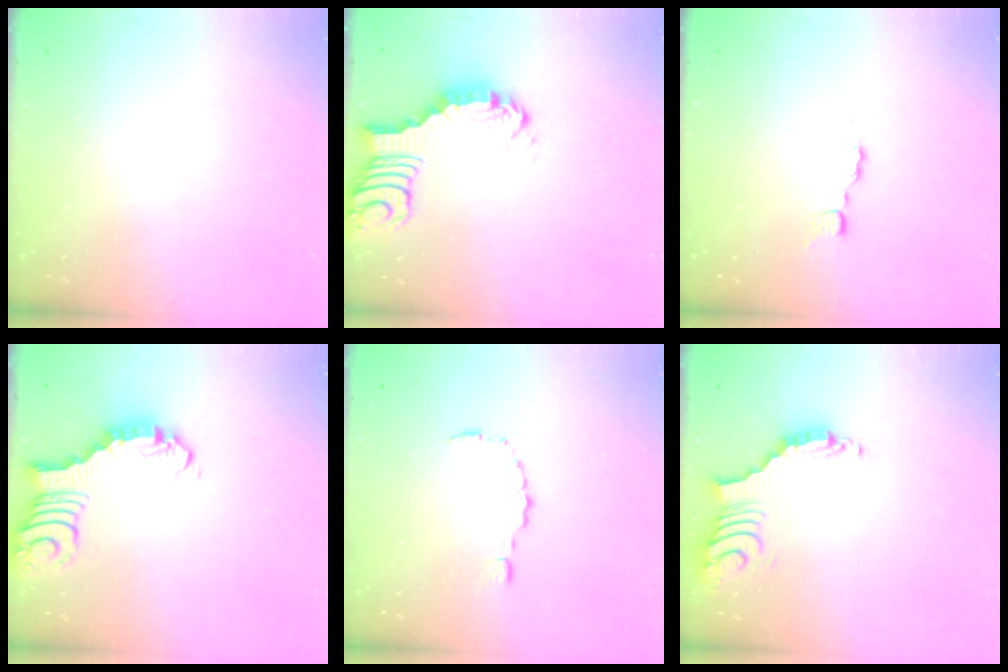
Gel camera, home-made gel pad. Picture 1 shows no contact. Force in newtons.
{"total": 2.8, "press": 2.7, "slide": 0.4}
{"total": 3.5, "press": 3.5, "slide": 0.3}
{"total": 2.9, "press": 2.9, "slide": 0.3}
{"total": 1.9, "press": 1.9, "slide": 0.3}
{"total": 3.7, "press": 3.6, "slide": 0.7}